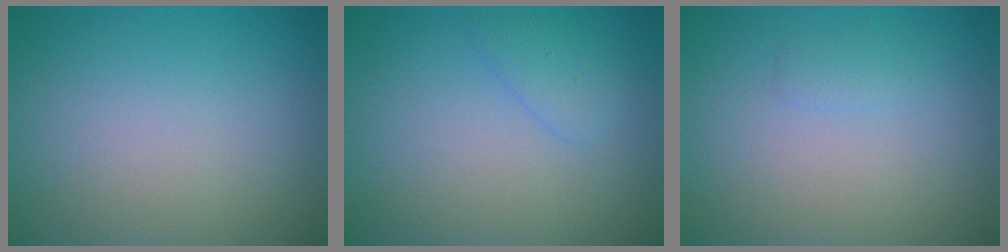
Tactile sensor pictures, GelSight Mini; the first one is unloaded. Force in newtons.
{"total": 1.4, "press": 1.4, "slide": 0.2}
{"total": 0.7, "press": 0.7, "slide": 0.0}